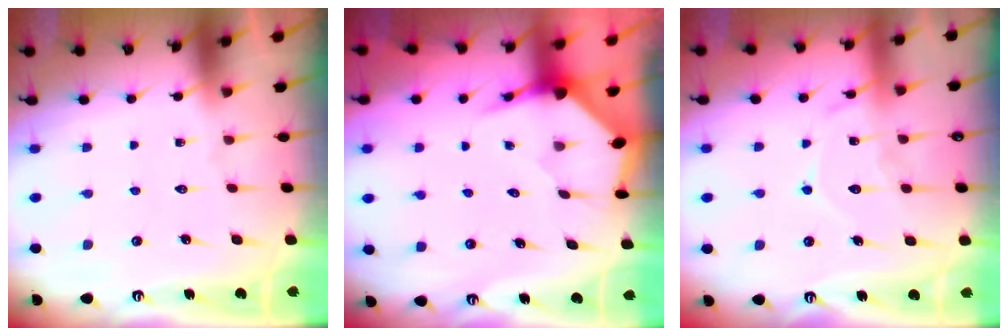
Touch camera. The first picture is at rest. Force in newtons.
{"total": 3.5, "press": 3.4, "slide": 0.4}
{"total": 11.9, "press": 11.8, "slide": 1.1}